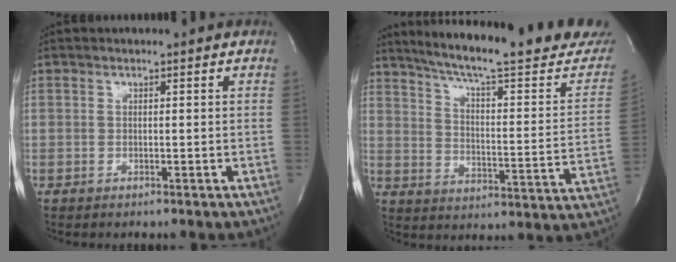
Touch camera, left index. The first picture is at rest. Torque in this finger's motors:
{"motor_torque": [0.11, -0.18, 0.38, 0.11]}